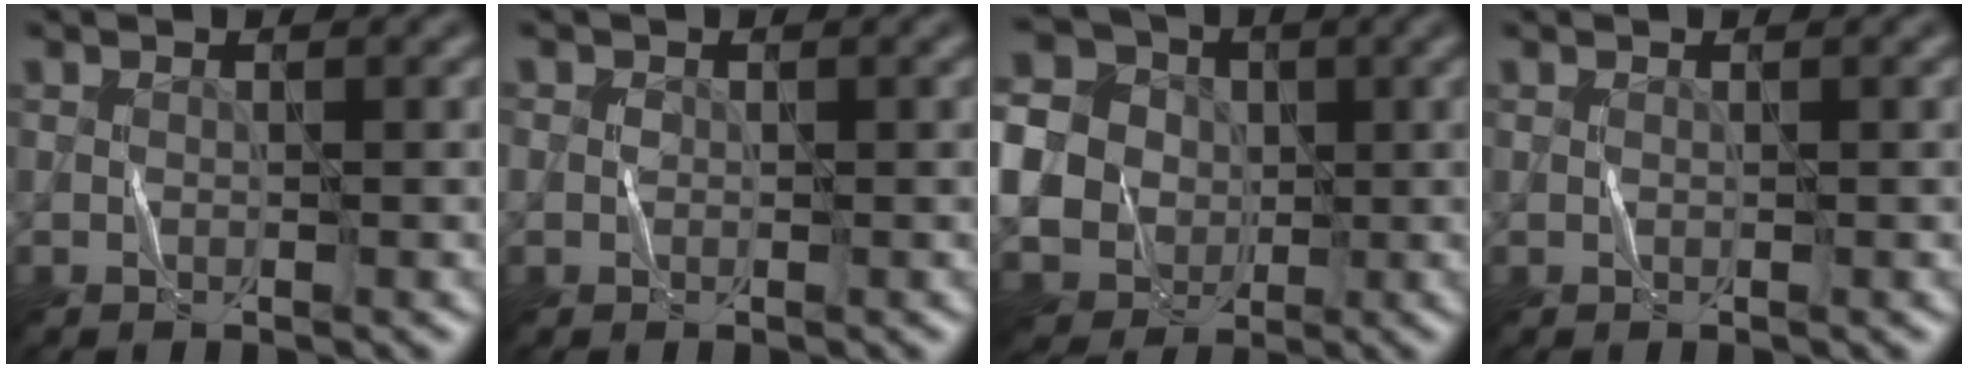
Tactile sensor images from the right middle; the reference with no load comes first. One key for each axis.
{"total": 1.0, "fx": 0.0, "fy": 0.9, "fz": 0.4, "tx": -0.006, "ty": 0.001, "tz": -0.004}
{"total": 12.4, "fx": -0.6, "fy": 11.2, "fz": 5.1, "tx": -0.145, "ty": 0.001, "tz": -0.033}
{"total": 0.0}